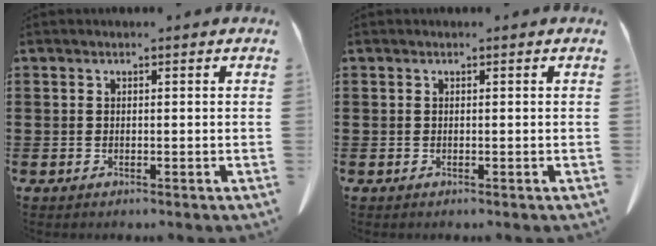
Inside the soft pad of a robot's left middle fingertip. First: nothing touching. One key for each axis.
{"total": 0.0}